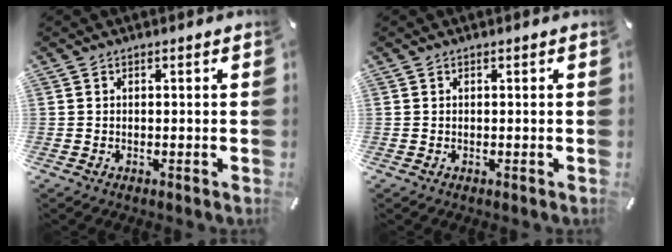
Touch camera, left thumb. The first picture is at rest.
{"total": 0.0}